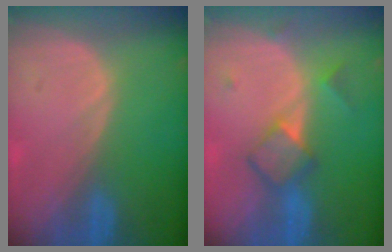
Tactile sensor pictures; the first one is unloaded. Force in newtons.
{"total": 4.9, "press": 4.8, "slide": 0.6}